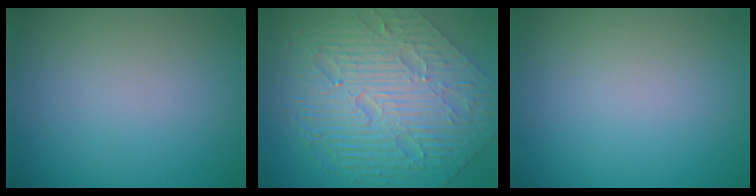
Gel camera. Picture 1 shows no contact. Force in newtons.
{"total": 10.4, "press": 7.1, "slide": 7.6}
{"total": 0.0}